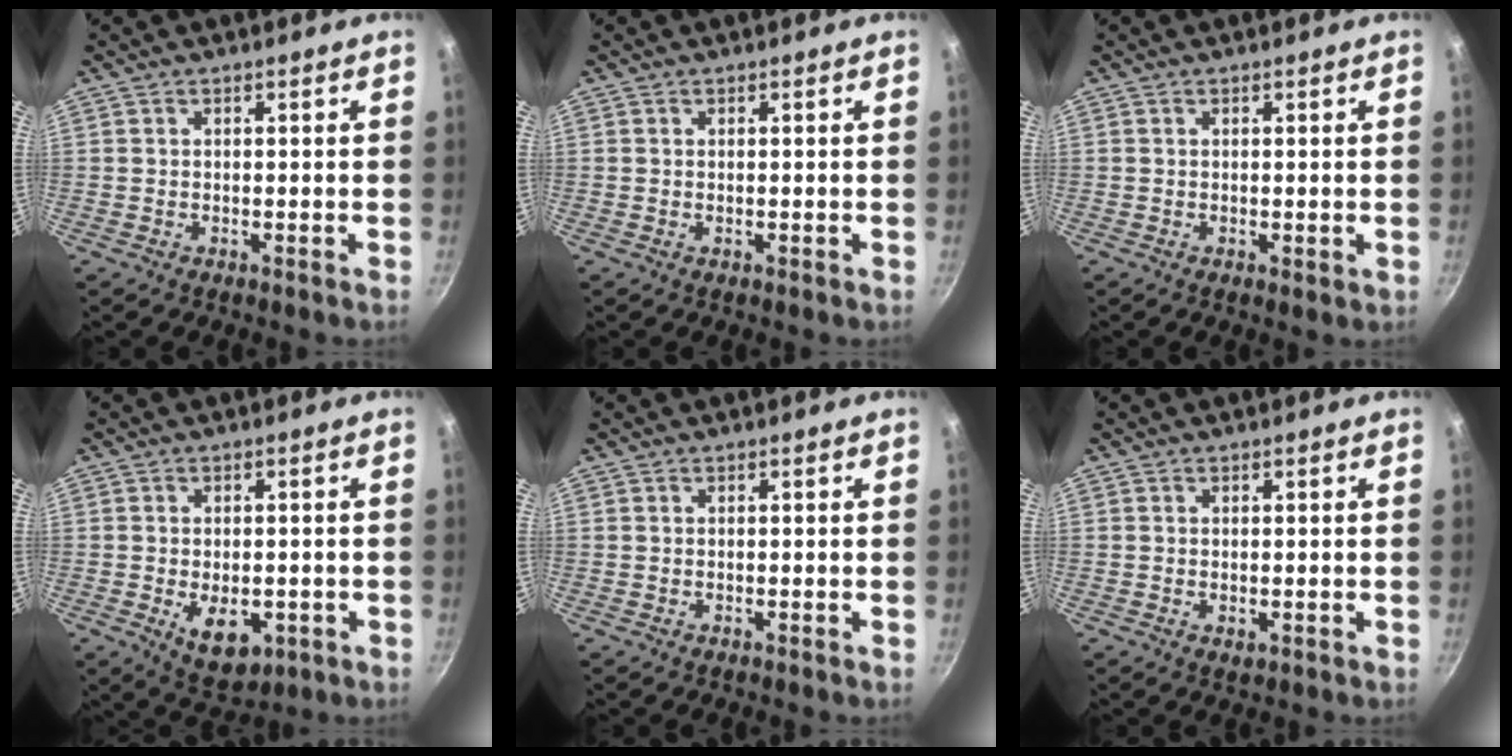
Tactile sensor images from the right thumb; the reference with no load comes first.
{"total": 0.0}
{"total": 0.7, "force": [0.1, 0.1, 0.6], "torque": [-0.006, -0.005, 0.000]}
{"total": 8.1, "force": [-2.1, 4.8, 6.1], "torque": [-0.072, -0.005, -0.016]}
{"total": 0.0}
{"total": 1.1, "force": [-0.1, 0.6, 0.9], "torque": [-0.013, -0.004, 0.000]}